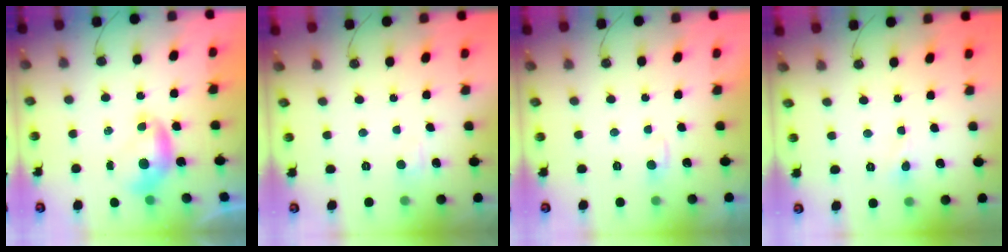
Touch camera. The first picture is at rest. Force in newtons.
{"total": 1.7, "press": 1.6, "slide": 0.6}
{"total": 2.8, "press": 2.8, "slide": 0.4}
{"total": 1.9, "press": 1.8, "slide": 0.6}